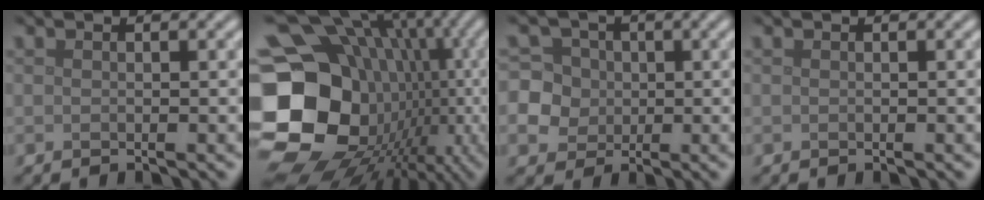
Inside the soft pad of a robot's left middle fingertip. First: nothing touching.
{"total": 22.9, "force": [-3.5, 19.7, 11.1], "torque": [-0.222, 0.010, -0.066]}
{"total": 9.6, "force": [0.5, 9.1, 3.0], "torque": [-0.075, 0.027, -0.005]}
{"total": 0.0}